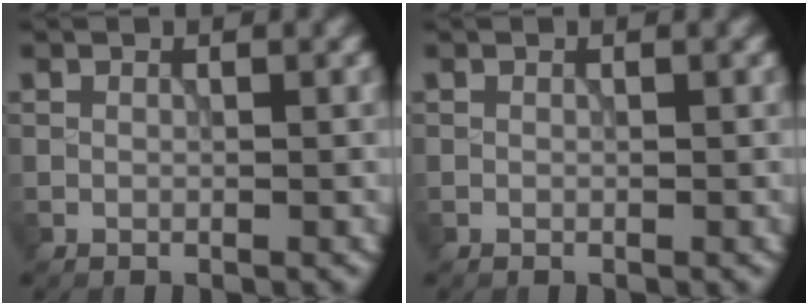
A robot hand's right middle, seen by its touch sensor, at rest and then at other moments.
{"total": 0.0}